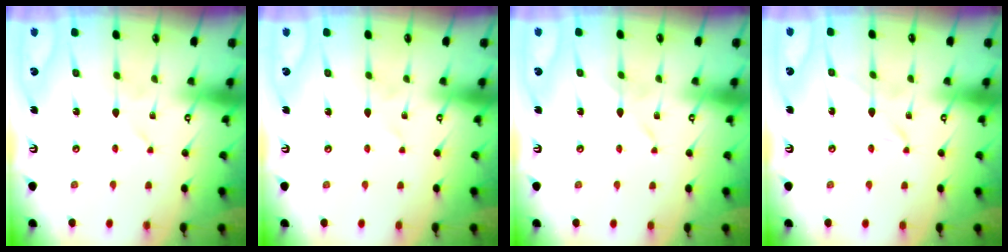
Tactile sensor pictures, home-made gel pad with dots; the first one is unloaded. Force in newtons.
{"total": 0.0}
{"total": 1.2, "press": 1.2, "slide": 0.1}
{"total": 1.2, "press": 1.2, "slide": 0.1}